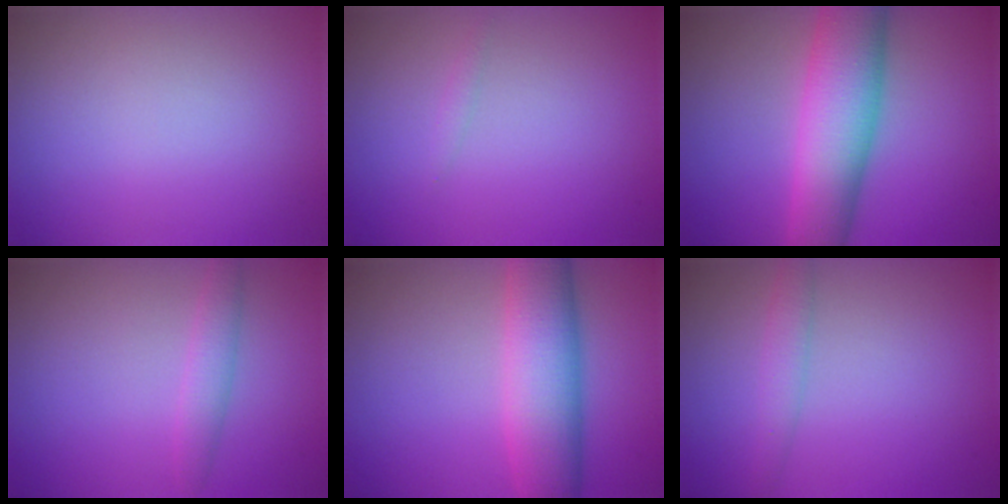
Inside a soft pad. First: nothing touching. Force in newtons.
{"total": 0.5, "press": 0.5, "slide": 0.0}
{"total": 9.0, "press": 9.0, "slide": 0.3}
{"total": 1.9, "press": 1.9, "slide": 0.1}
{"total": 7.5, "press": 7.5, "slide": 0.1}
{"total": 1.8, "press": 1.8, "slide": 0.1}